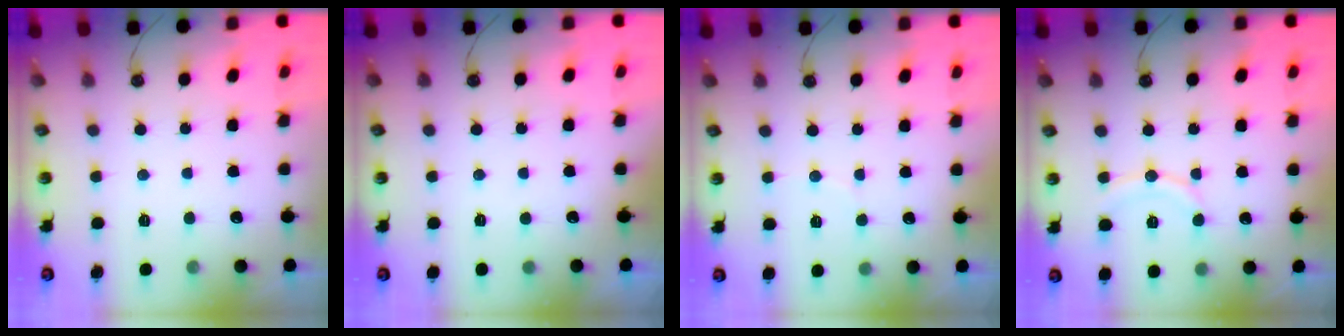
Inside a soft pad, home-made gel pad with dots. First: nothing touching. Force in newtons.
{"total": 1.5, "press": 0.2, "slide": 1.5}
{"total": 4.1, "press": 3.8, "slide": 1.7}
{"total": 8.3, "press": 8.3, "slide": 0.9}